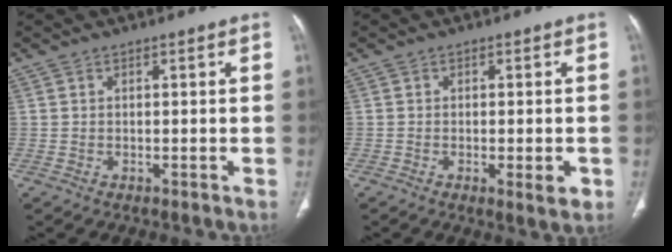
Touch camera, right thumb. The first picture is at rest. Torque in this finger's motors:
{"motor_torque": [-0.34, 0.11, -0.15, 0.10, 0.01]}